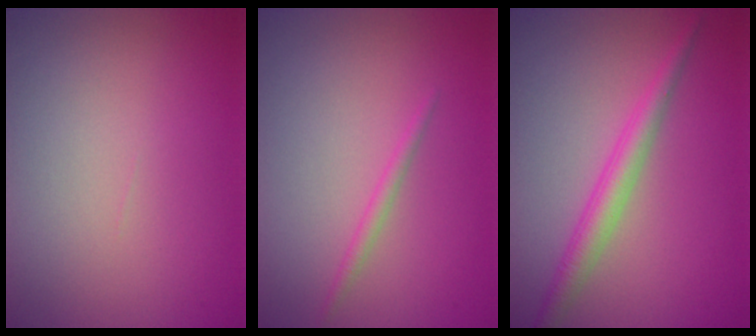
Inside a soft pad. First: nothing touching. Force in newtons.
{"total": 1.0, "press": 1.0, "slide": 0.0}
{"total": 2.9, "press": 2.9, "slide": 0.1}